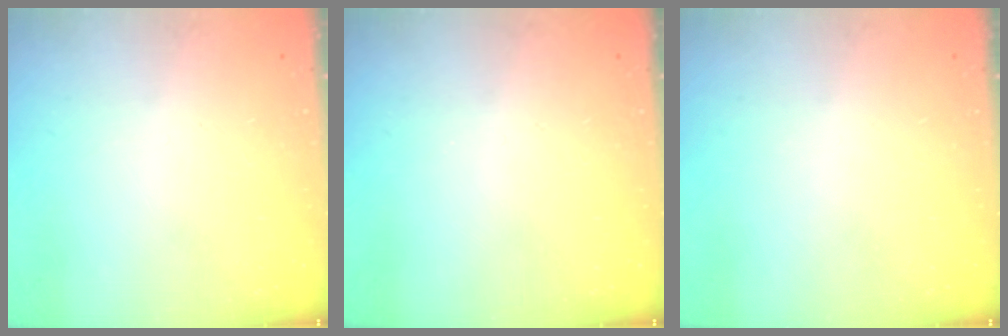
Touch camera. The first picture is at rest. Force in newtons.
{"total": 0.0}
{"total": 0.0}